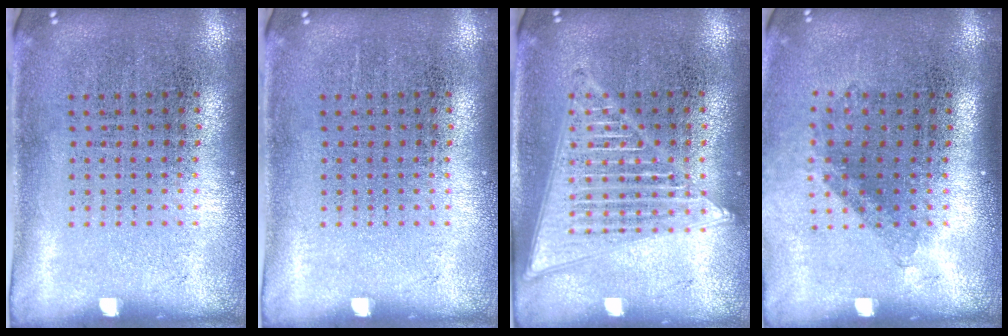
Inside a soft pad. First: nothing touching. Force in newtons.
{"total": 0.0}
{"total": 2.1, "press": 2.1, "slide": 0.2}
{"total": 1.3, "press": 1.0, "slide": 0.9}